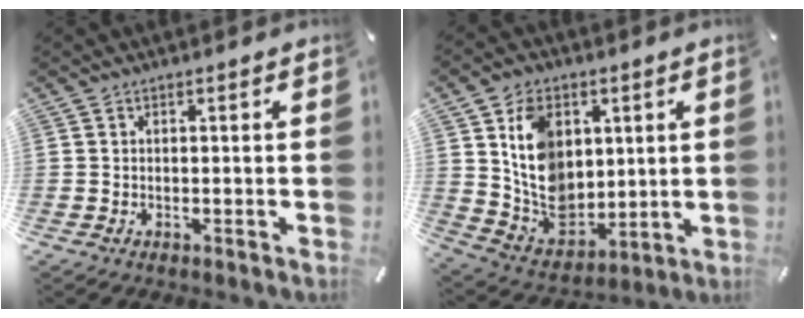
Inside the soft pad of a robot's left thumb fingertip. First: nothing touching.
{"total": 13.5, "force": [3.4, 11.0, 7.1], "torque": [-0.149, -0.011, 0.069]}